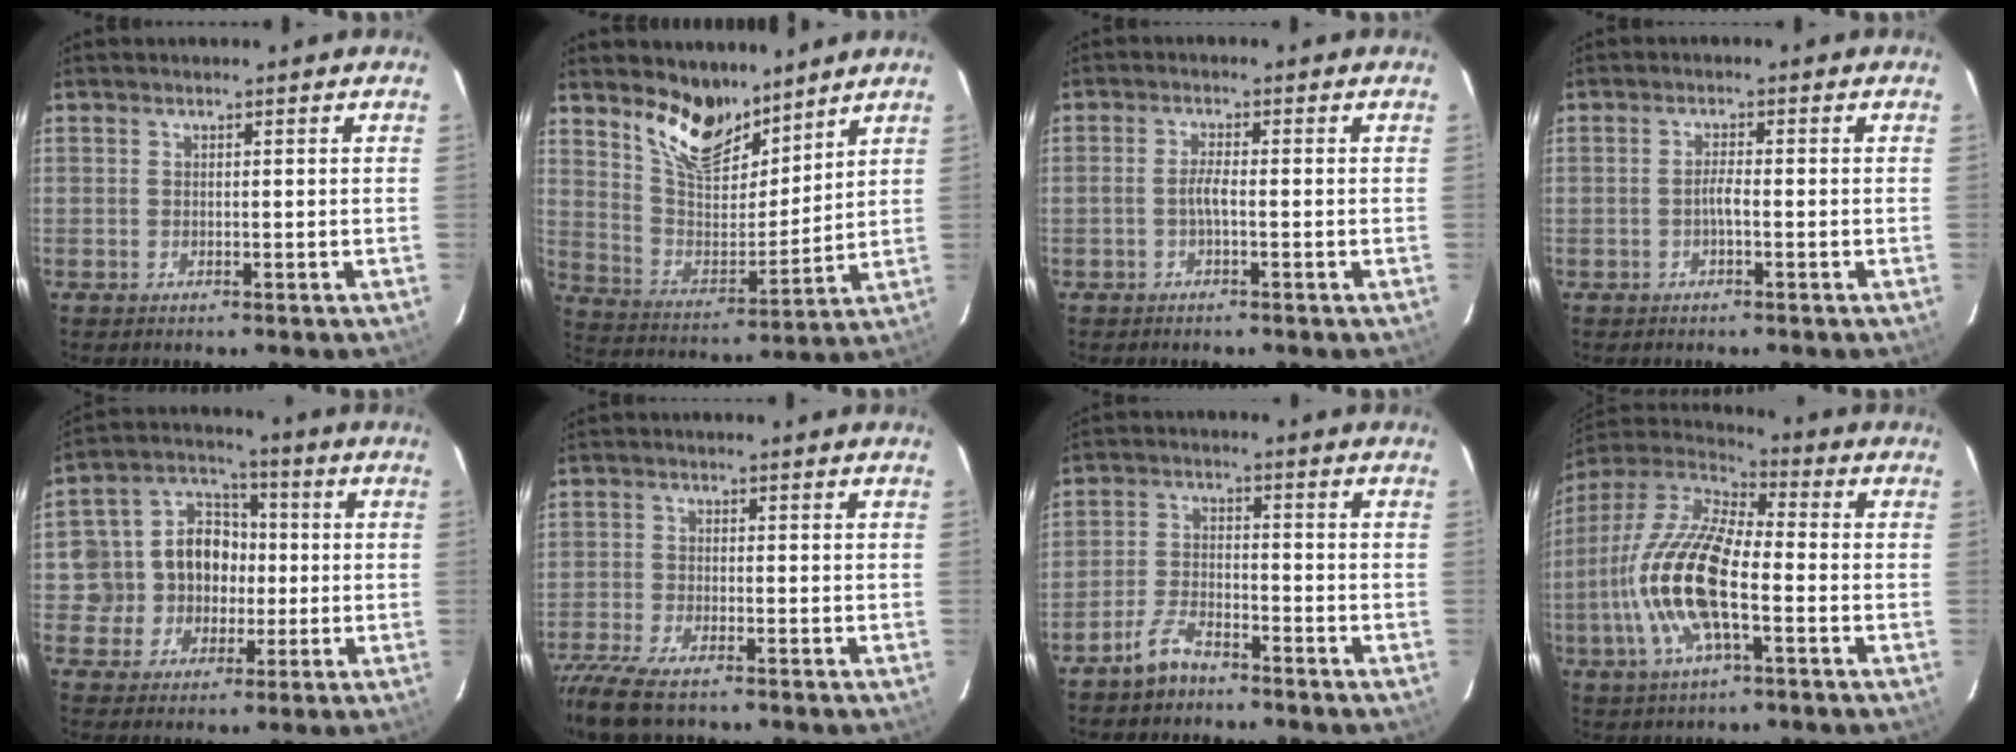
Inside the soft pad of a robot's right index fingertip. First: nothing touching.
{"total": 12.9, "force": [10.0, 5.4, 6.1], "torque": [-0.119, -0.003, 0.188]}
{"total": 2.2, "force": [-0.7, 0.2, 2.1], "torque": [-0.043, 0.004, -0.015]}
{"total": 1.6, "force": [-0.7, 0.1, 1.4], "torque": [-0.028, 0.004, -0.015]}
{"total": 11.7, "force": [-0.8, 10.7, 4.7], "torque": [-0.113, 0.042, -0.012]}
{"total": 9.8, "force": [-7.7, 2.7, 5.4], "torque": [-0.138, -0.041, -0.148]}
{"total": 5.6, "force": [-4.5, 2.1, 2.6], "torque": [-0.064, 0.009, -0.086]}
{"total": 18.3, "force": [-4.3, 6.5, 16.5], "torque": [-0.341, -0.004, -0.093]}